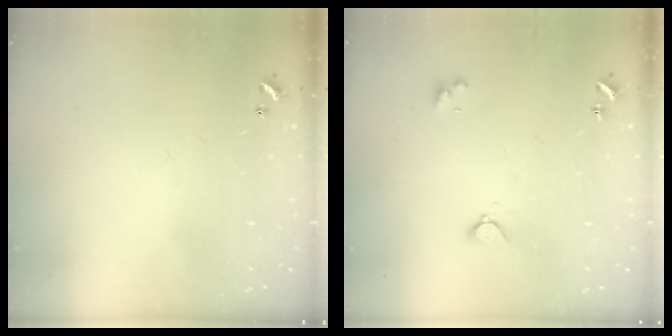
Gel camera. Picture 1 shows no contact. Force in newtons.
{"total": 2.2, "press": 2.2, "slide": 0.3}